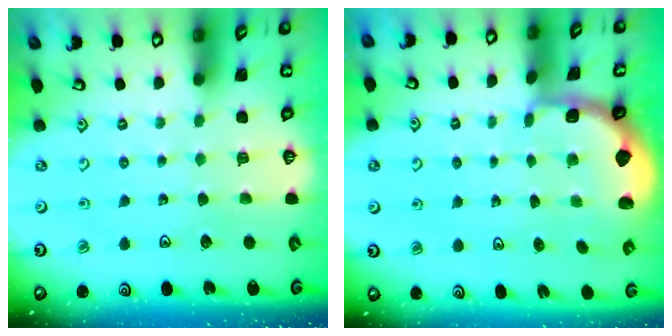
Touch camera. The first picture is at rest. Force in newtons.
{"total": 1.2, "press": 1.2, "slide": 0.2}